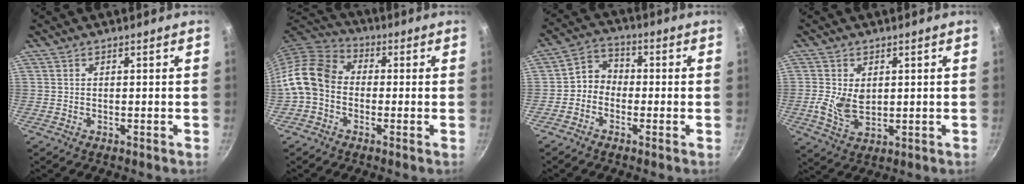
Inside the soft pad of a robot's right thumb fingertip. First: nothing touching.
{"total": 11.7, "force": [-1.8, 9.2, 7.0], "torque": [-0.116, 0.035, -0.058]}
{"total": 5.2, "force": [-1.5, 4.4, 2.3], "torque": [-0.016, 0.029, -0.044]}
{"total": 6.5, "force": [0.5, 4.2, 4.9], "torque": [-0.094, -0.014, 0.014]}